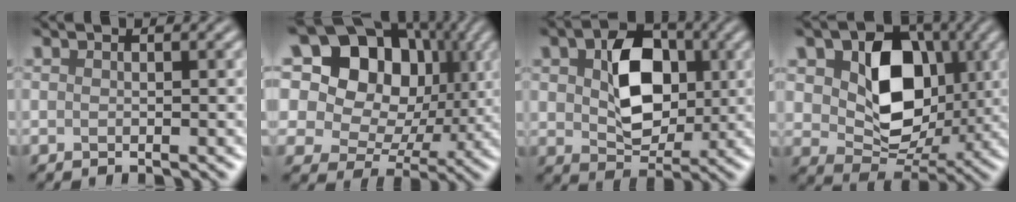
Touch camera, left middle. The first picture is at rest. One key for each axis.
{"total": 14.2, "fx": 5.9, "fy": 10.7, "fz": 7.2, "tx": -0.157, "ty": 0.070, "tz": 0.097}
{"total": 6.4, "fx": 1.2, "fy": 4.4, "fz": 4.5, "tx": -0.092, "ty": 0.007, "tz": 0.030}
{"total": 8.3, "fx": 1.7, "fy": 6.2, "fz": 5.3, "tx": -0.114, "ty": -0.008, "tz": 0.044}